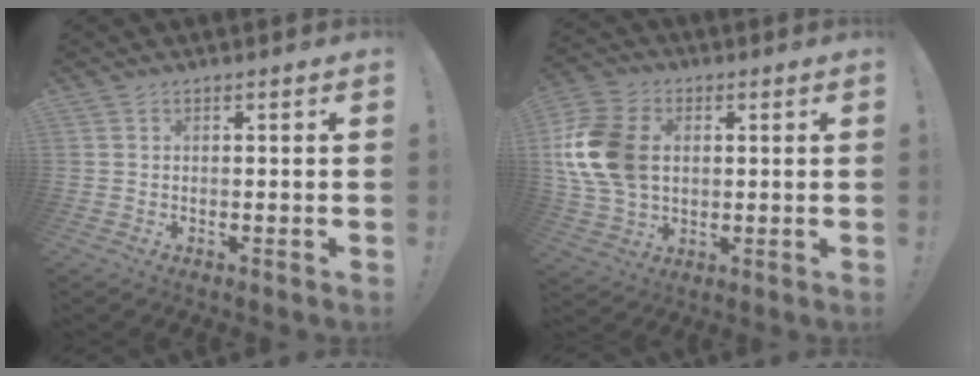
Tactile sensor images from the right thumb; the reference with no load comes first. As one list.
[{"total": 17.8, "force": [2.4, 13.2, 11.7], "torque": [-0.240, -0.002, 0.047]}]